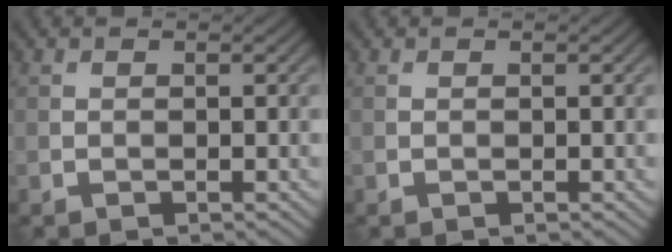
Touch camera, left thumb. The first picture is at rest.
{"total": 0.0}